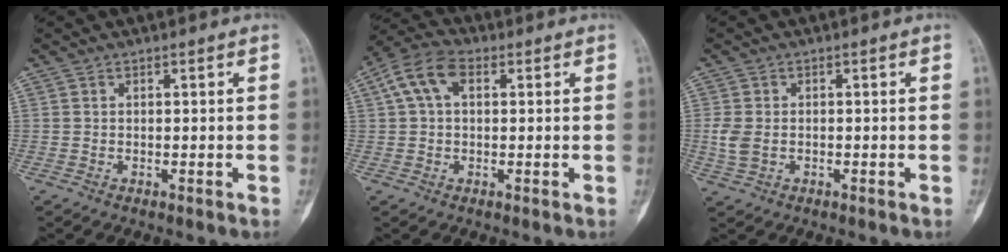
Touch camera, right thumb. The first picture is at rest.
{"total": 8.1, "force": [2.2, 5.1, 5.9], "torque": [-0.119, 0.026, 0.034]}
{"total": 3.7, "force": [-0.5, 2.5, 2.6], "torque": [-0.063, 0.002, -0.009]}